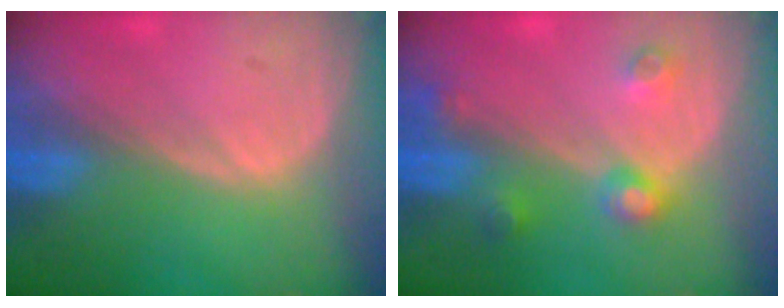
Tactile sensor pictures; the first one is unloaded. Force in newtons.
{"total": 4.6, "press": 4.1, "slide": 2.1}